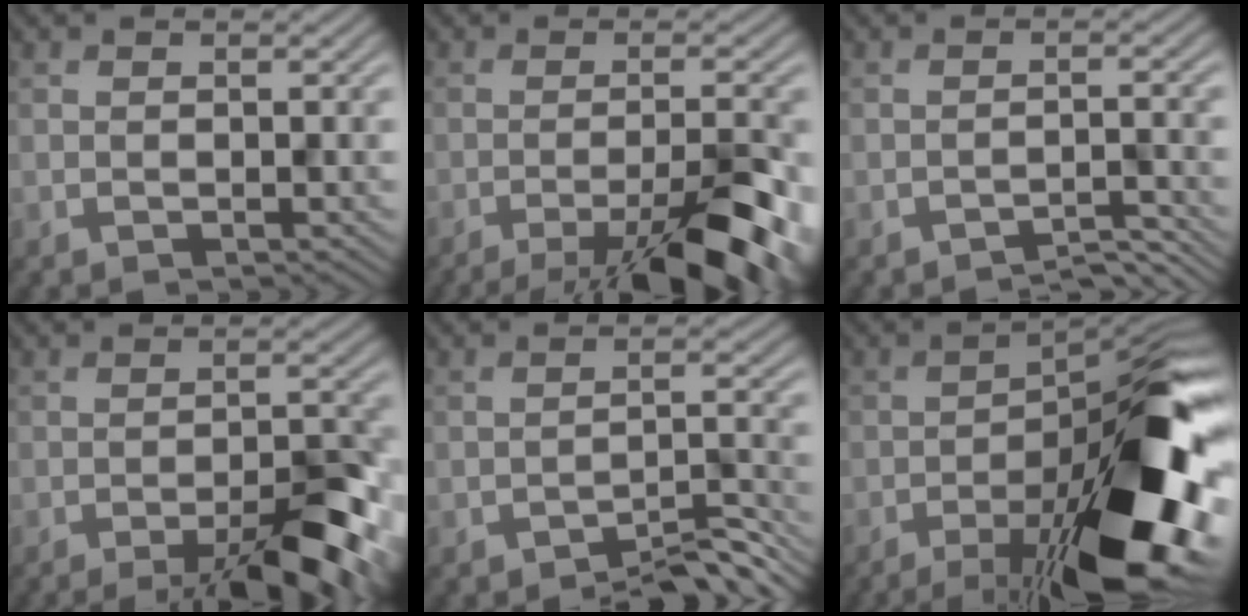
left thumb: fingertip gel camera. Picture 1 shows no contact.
{"total": 11.1, "force": [-6.8, 1.5, 8.7], "torque": [-0.129, 0.008, -0.098]}
{"total": 2.6, "force": [-2.5, -0.1, 0.6], "torque": [-0.007, 0.010, -0.041]}
{"total": 8.2, "force": [-5.4, 1.3, 5.9], "torque": [-0.087, 0.010, -0.077]}
{"total": 4.6, "force": [-4.0, 0.6, 2.1], "torque": [-0.031, 0.011, -0.060]}
{"total": 17.9, "force": [-8.5, 5.3, 14.9], "torque": [-0.195, 0.017, -0.136]}